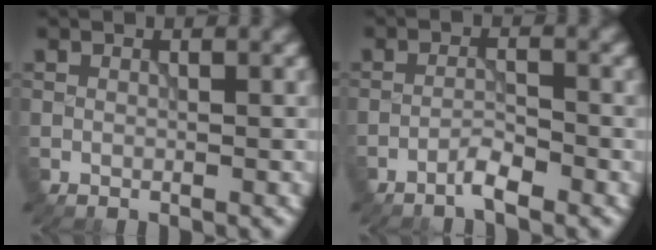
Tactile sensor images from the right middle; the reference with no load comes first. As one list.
[{"total": 1.8, "force": [-1.5, 0.1, 1.0], "torque": [-0.017, 0.006, -0.032]}]